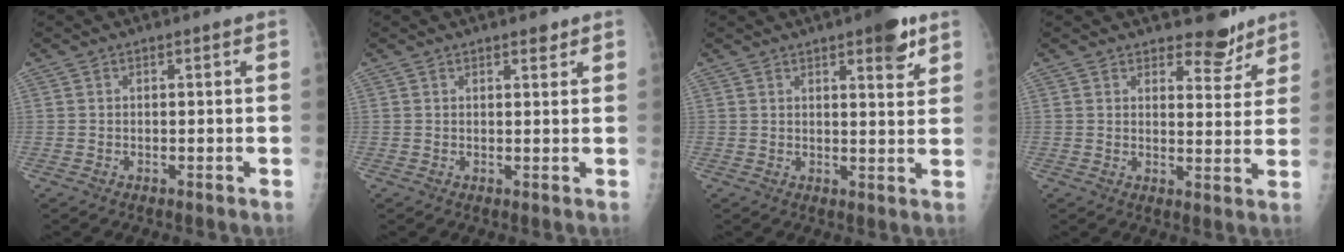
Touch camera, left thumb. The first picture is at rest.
{"total": 1.8, "force": [1.3, 0.7, 1.0], "torque": [-0.005, -0.007, 0.016]}
{"total": 6.8, "force": [4.0, 2.1, 5.0], "torque": [-0.053, -0.019, 0.048]}
{"total": 5.9, "force": [5.0, 2.6, 1.8], "torque": [0.004, -0.039, 0.070]}